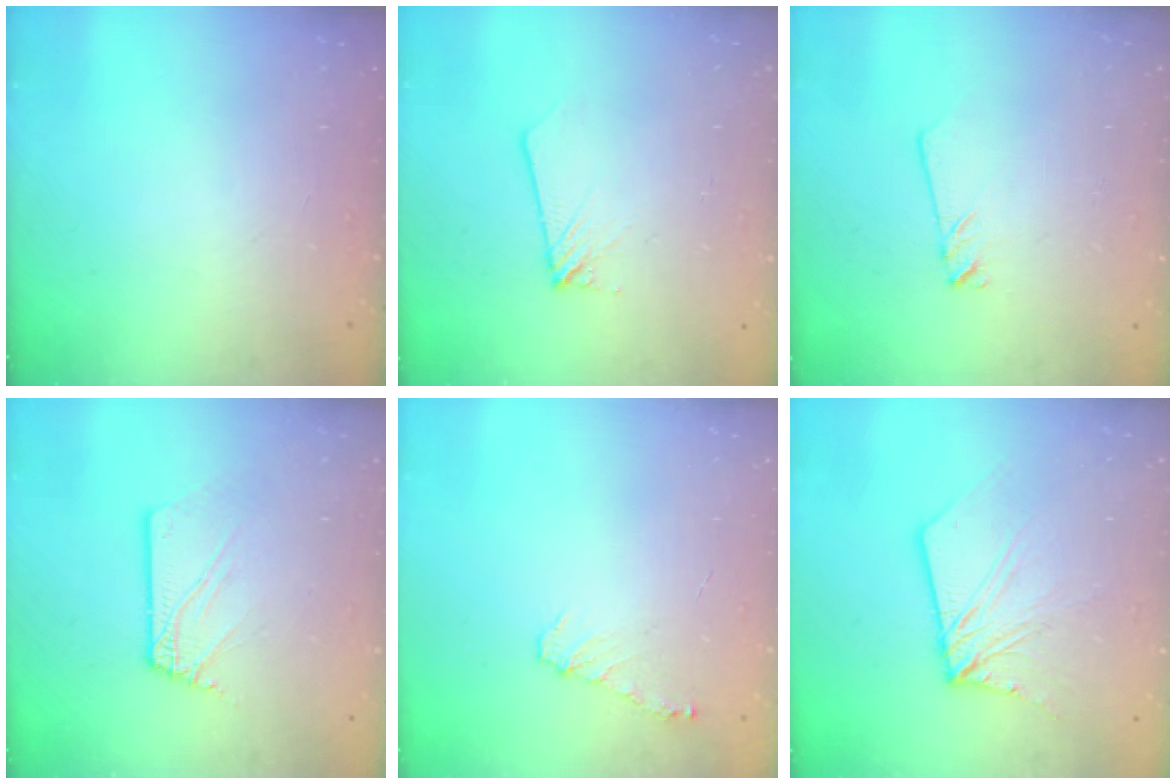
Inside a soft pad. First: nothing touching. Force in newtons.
{"total": 1.7, "press": 1.7, "slide": 0.1}
{"total": 2.0, "press": 2.0, "slide": 0.1}
{"total": 2.5, "press": 2.5, "slide": 0.3}
{"total": 6.4, "press": 6.3, "slide": 0.6}
{"total": 8.6, "press": 8.5, "slide": 1.0}